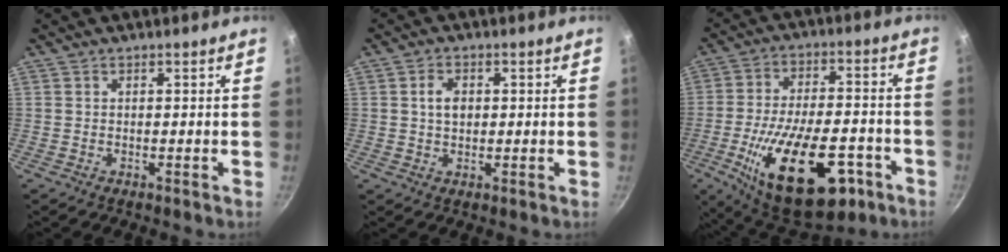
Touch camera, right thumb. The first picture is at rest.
{"total": 3.6, "force": [0.6, 2.5, 2.5], "torque": [-0.034, 0.003, 0.008]}
{"total": 25.1, "force": [-9.7, 12.1, 19.7], "torque": [-0.310, 0.023, -0.140]}